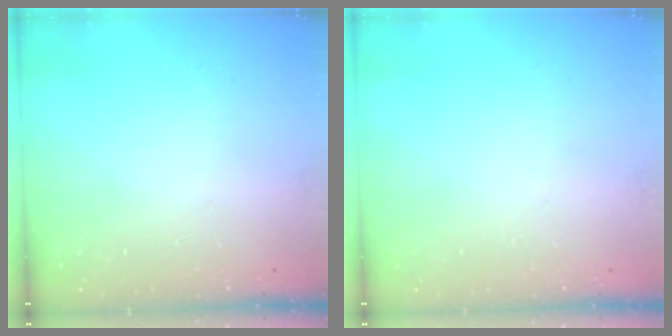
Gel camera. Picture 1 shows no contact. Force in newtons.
{"total": 0.0}